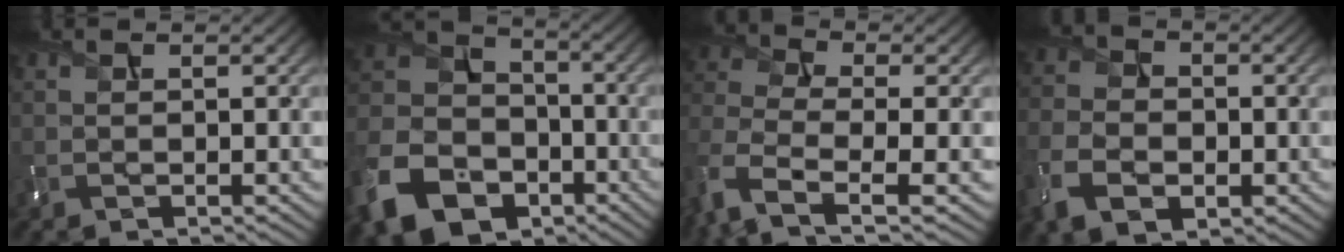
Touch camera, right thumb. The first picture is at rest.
{"total": 15.8, "force": [-8.5, 11.0, 7.5], "torque": [-0.216, -0.046, -0.172]}
{"total": 8.1, "force": [-4.2, 4.0, 5.7], "torque": [-0.140, -0.017, -0.094]}
{"total": 9.1, "force": [-4.0, 6.4, 5.2], "torque": [-0.139, -0.036, -0.074]}